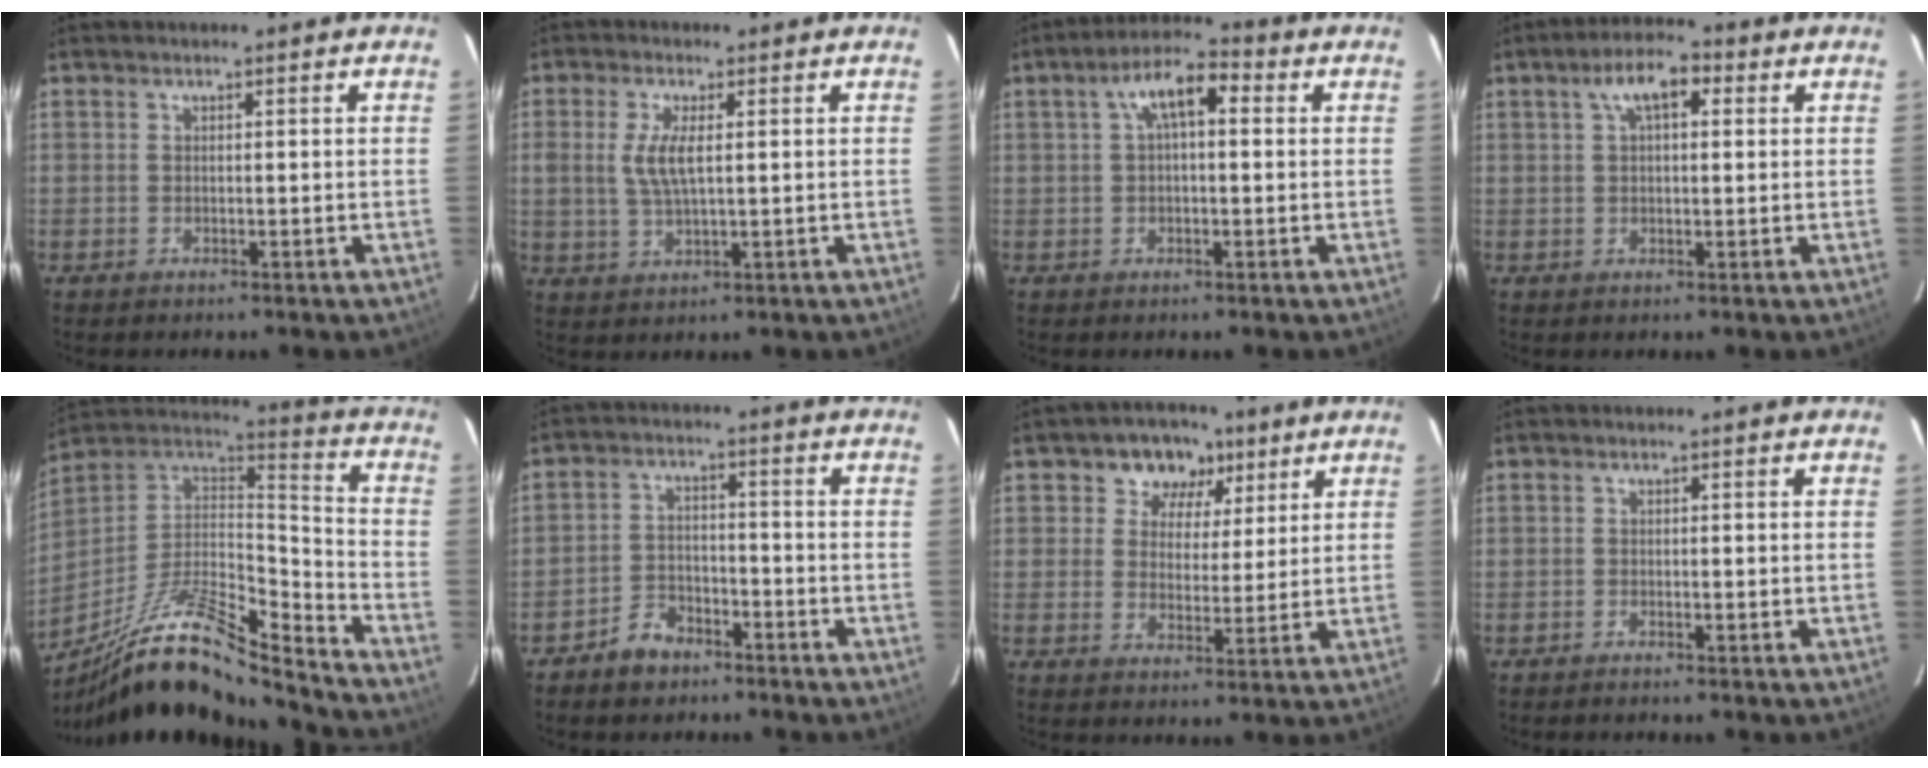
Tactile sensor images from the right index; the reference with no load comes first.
{"total": 5.6, "force": [0.9, 2.0, 5.1], "torque": [-0.107, 0.001, 0.019]}
{"total": 7.3, "force": [1.9, 3.1, 6.3], "torque": [-0.116, 0.027, 0.030]}
{"total": 6.3, "force": [2.4, 2.9, 5.1], "torque": [-0.092, 0.022, 0.041]}
{"total": 22.1, "force": [-16.4, 4.6, 14.0], "torque": [-0.259, -0.023, -0.293]}
{"total": 5.8, "force": [-4.5, 3.3, 1.7], "torque": [-0.050, 0.014, -0.073]}
{"total": 7.7, "force": [3.9, 6.2, 2.3], "torque": [-0.036, 0.006, 0.056]}
{"total": 0.6, "force": [-0.6, 0.0, 0.0], "torque": [-0.004, -0.002, -0.011]}